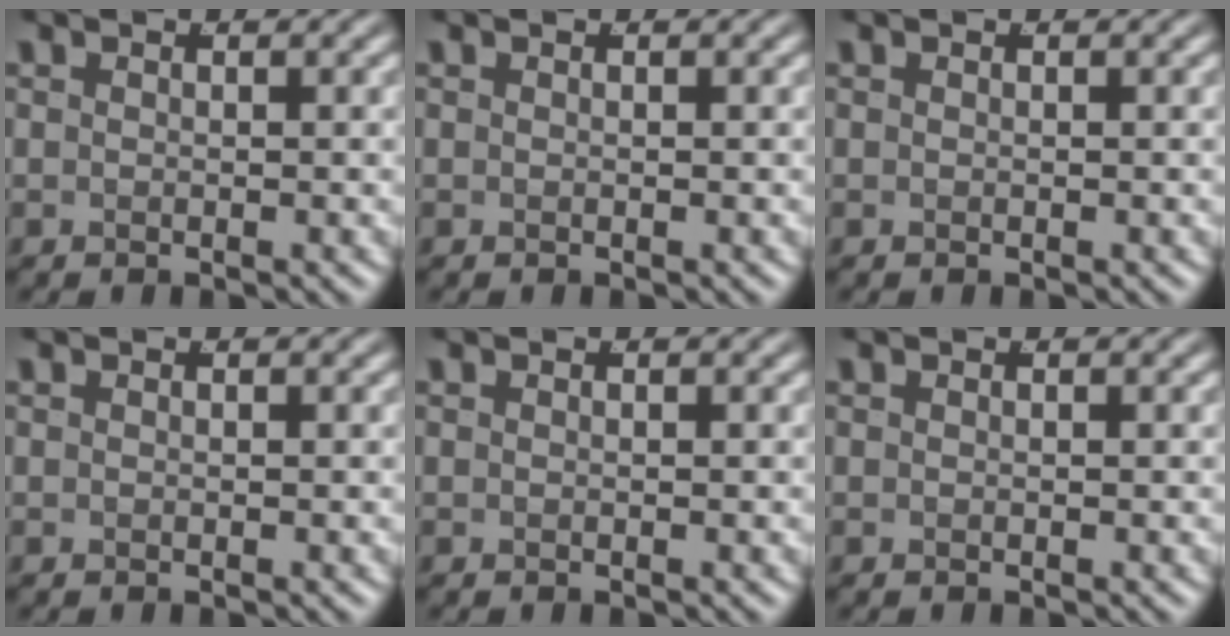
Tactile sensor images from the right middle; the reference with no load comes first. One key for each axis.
{"total": 0.0}
{"total": 0.0}
{"total": 0.0}
{"total": 0.0}
{"total": 0.0}